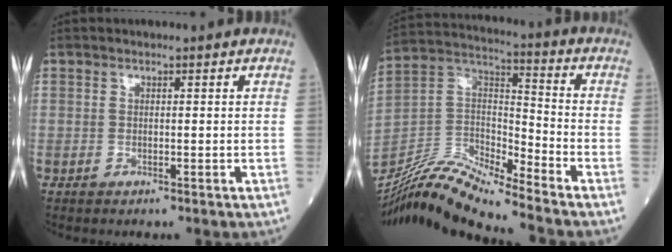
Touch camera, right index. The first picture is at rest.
{"total": 15.6, "force": [-14.7, -0.8, 5.2], "torque": [-0.106, 0.025, -0.282]}